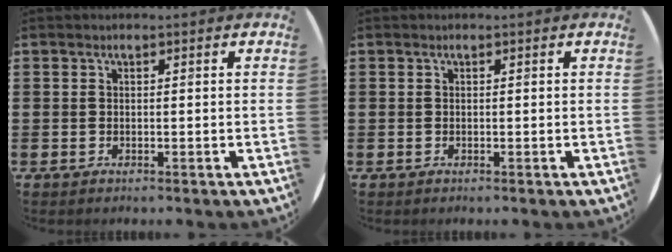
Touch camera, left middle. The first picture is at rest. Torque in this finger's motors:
{"motor_torque": [0.36, -0.60, 0.03, 0.02]}